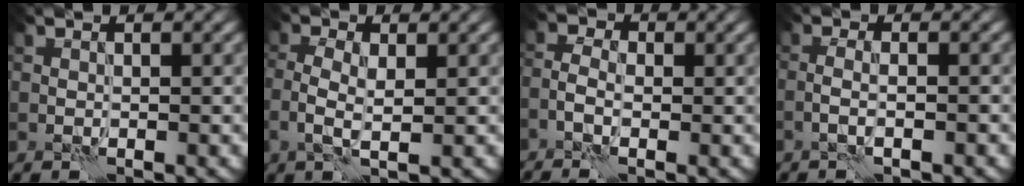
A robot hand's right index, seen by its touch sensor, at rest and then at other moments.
{"total": 3.0, "force": [-0.2, 1.1, 2.8], "torque": [-0.063, 0.000, -0.006]}
{"total": 3.2, "force": [-1.2, 1.8, 2.5], "torque": [-0.050, 0.003, -0.023]}
{"total": 1.9, "force": [-0.9, 0.3, 1.7], "torque": [-0.029, 0.009, -0.021]}